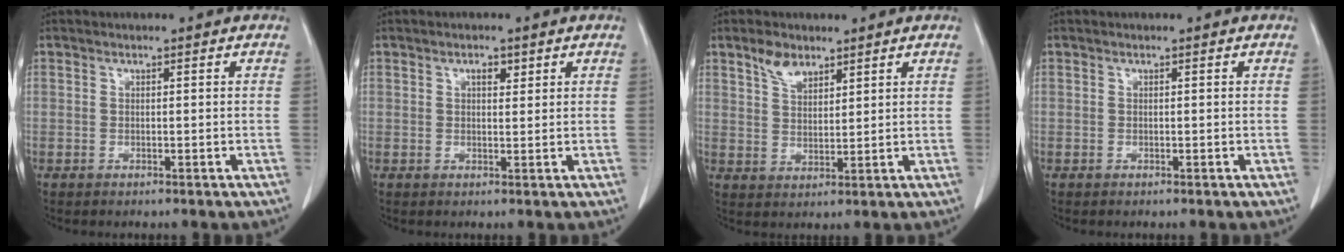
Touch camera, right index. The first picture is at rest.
{"total": 2.2, "force": [1.0, 1.2, 1.5], "torque": [-0.027, 0.002, 0.017]}
{"total": 4.8, "force": [3.3, 2.5, 2.5], "torque": [-0.051, 0.005, 0.068]}
{"total": 0.0}